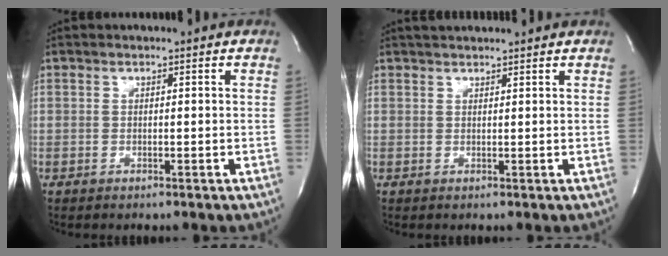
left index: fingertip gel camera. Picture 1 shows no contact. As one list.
[{"total": 3.6, "force": [3.4, 0.3, 1.2], "torque": [-0.018, 0.028, 0.047]}]